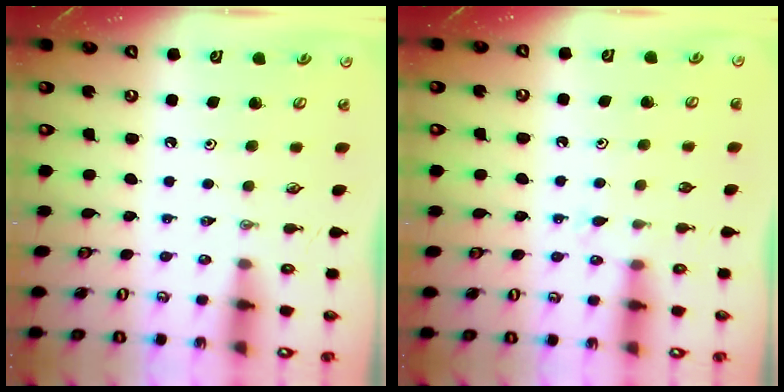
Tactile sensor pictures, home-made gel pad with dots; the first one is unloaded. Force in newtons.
{"total": 6.3, "press": 6.3, "slide": 0.7}